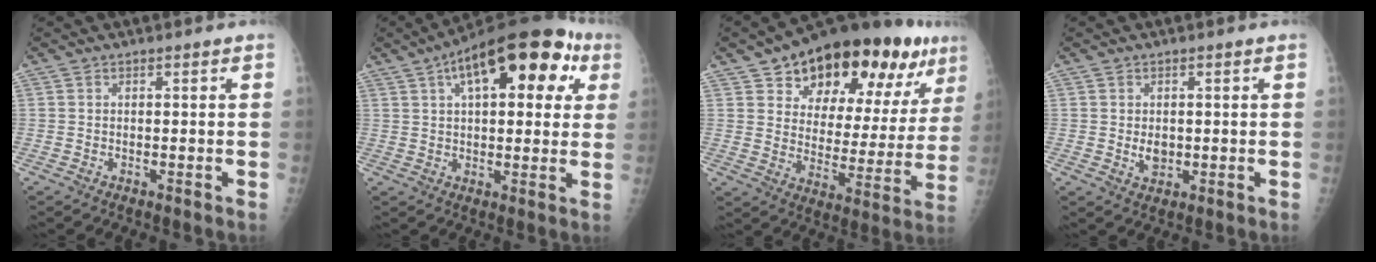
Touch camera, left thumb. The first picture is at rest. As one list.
[{"total": 22.0, "force": [8.9, 10.0, 17.5], "torque": [-0.233, 0.029, 0.127]}, {"total": 25.9, "force": [15.9, 11.8, 16.8], "torque": [-0.209, -0.039, 0.237]}, {"total": 3.2, "force": [0.0, 2.4, 2.1], "torque": [-0.021, -0.003, 0.007]}]